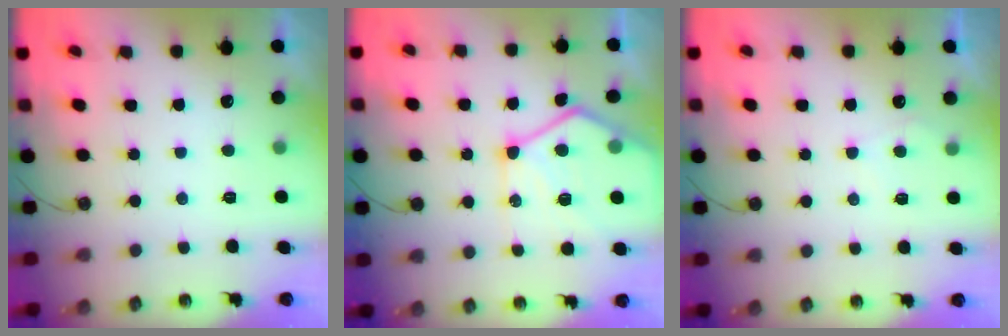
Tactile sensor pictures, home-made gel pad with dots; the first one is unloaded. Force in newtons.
{"total": 16.5, "press": 16.4, "slide": 1.8}
{"total": 4.7, "press": 4.7, "slide": 0.5}